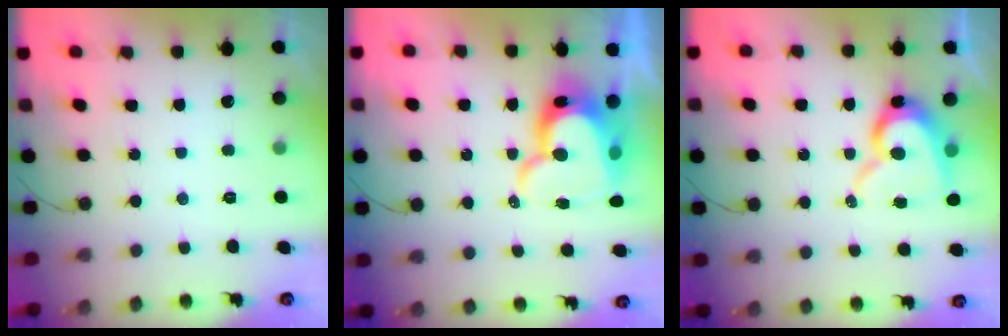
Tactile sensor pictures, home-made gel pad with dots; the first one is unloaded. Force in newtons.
{"total": 15.0, "press": 14.9, "slide": 1.4}
{"total": 12.4, "press": 12.4, "slide": 1.4}